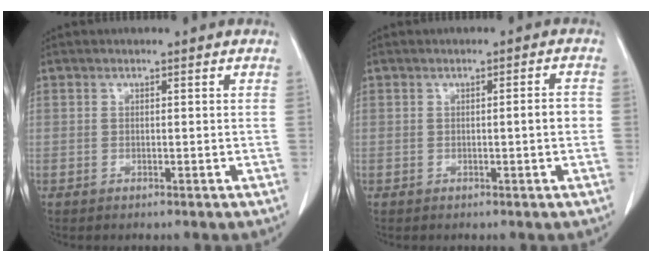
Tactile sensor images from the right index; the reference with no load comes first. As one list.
[{"total": 2.3, "force": [-0.3, 0.2, 2.3], "torque": [-0.029, 0.001, -0.006]}]